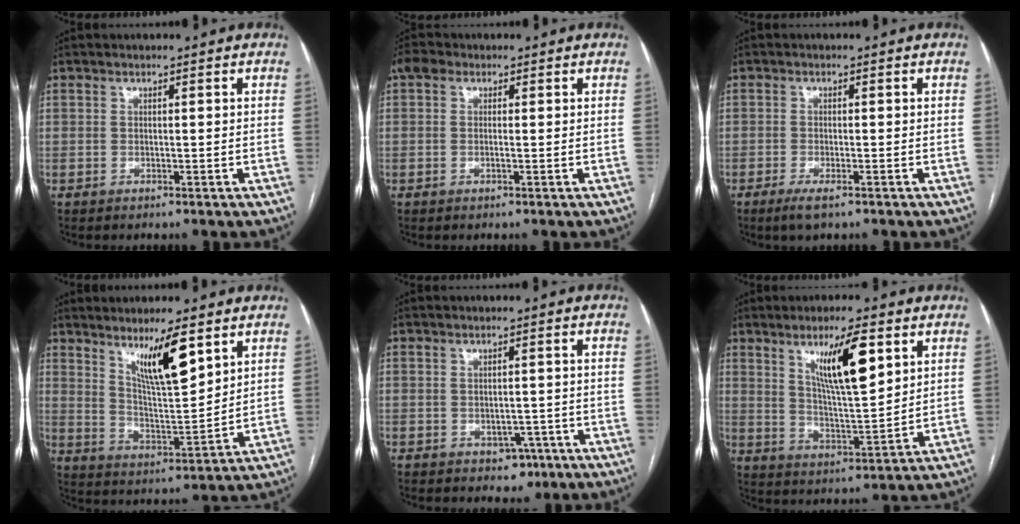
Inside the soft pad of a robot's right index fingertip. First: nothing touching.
{"total": 2.7, "force": [0.7, 1.6, 2.1], "torque": [-0.051, 0.014, 0.010]}
{"total": 2.7, "force": [-1.9, 0.3, 2.0], "torque": [-0.041, -0.006, -0.033]}
{"total": 10.1, "force": [6.1, 1.1, 8.0], "torque": [-0.142, -0.009, 0.114]}
{"total": 3.2, "force": [-1.6, 2.3, 1.5], "torque": [-0.012, 0.006, -0.013]}
{"total": 11.1, "force": [5.3, 1.6, 9.6], "torque": [-0.170, -0.004, 0.096]}